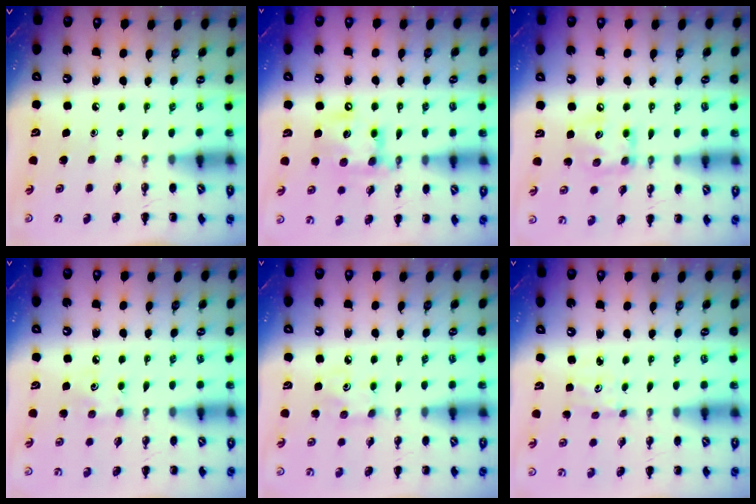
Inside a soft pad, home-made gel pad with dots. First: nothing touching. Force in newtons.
{"total": 14.6, "press": 14.4, "slide": 2.5}
{"total": 9.4, "press": 9.4, "slide": 0.4}
{"total": 5.0, "press": 4.9, "slide": 1.0}
{"total": 3.3, "press": 3.2, "slide": 0.8}
{"total": 1.5, "press": 1.4, "slide": 0.5}